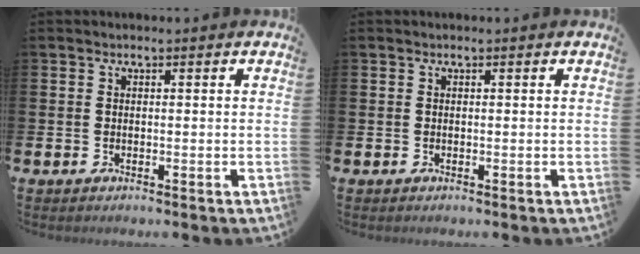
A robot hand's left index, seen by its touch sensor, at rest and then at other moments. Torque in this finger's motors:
{"motor_torque": [0.00, 0.00, 0.00, -0.01]}